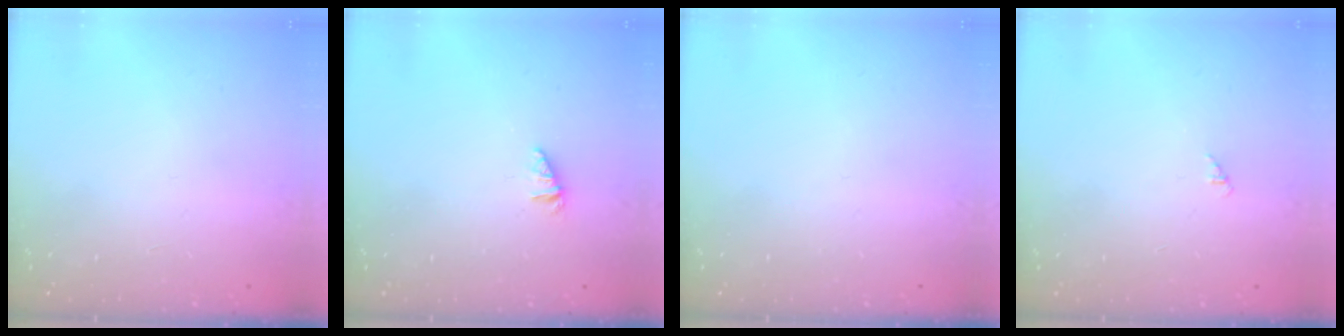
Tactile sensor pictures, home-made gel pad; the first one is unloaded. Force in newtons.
{"total": 1.1, "press": 1.1, "slide": 0.1}
{"total": 0.0}
{"total": 1.2, "press": 1.1, "slide": 0.3}